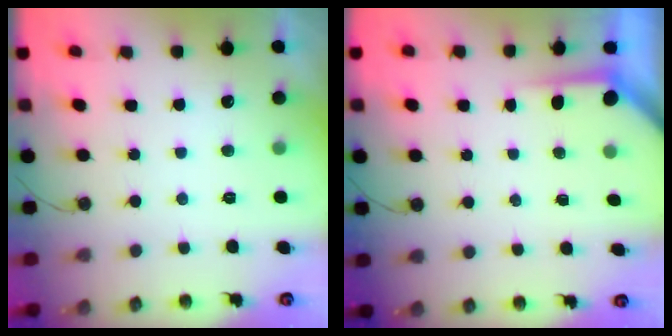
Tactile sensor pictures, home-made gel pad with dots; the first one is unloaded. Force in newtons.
{"total": 3.7, "press": 3.6, "slide": 0.4}